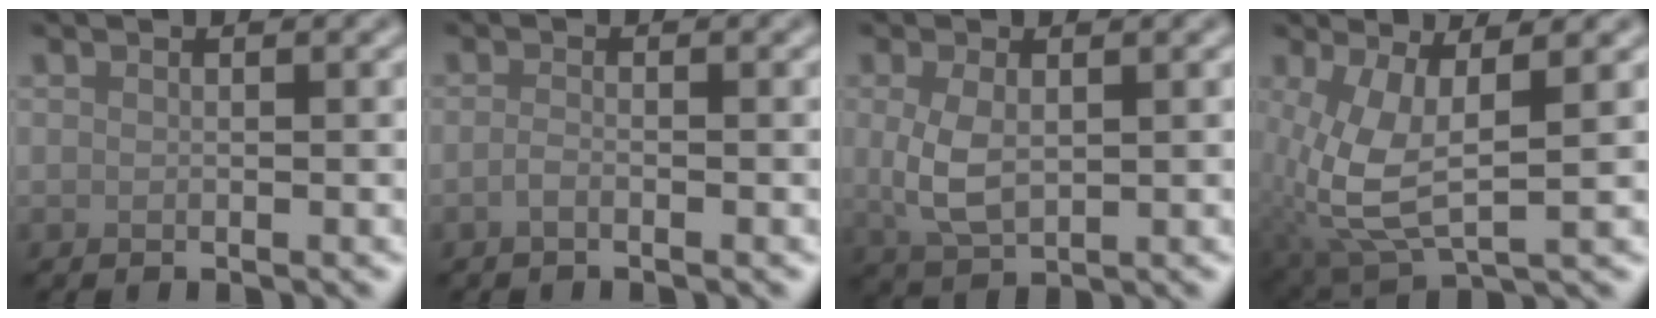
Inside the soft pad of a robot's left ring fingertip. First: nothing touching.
{"total": 0.9, "force": [-0.5, 0.2, 0.6], "torque": [-0.014, -0.001, -0.011]}
{"total": 3.6, "force": [0.3, 2.0, 3.0], "torque": [-0.069, -0.001, 0.011]}
{"total": 6.1, "force": [0.0, 2.4, 5.6], "torque": [-0.138, -0.009, 0.006]}